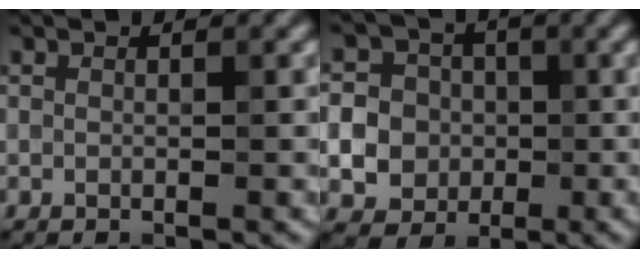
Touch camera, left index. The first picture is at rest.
{"total": 10.6, "force": [-1.9, 9.9, 3.1], "torque": [-0.092, 0.000, -0.049]}